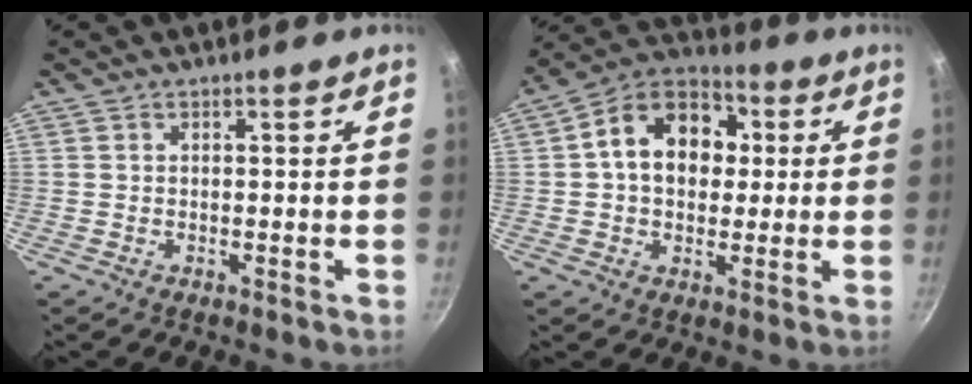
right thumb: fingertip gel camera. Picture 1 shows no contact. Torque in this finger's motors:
{"motor_torque": [0.50, 3.00, 0.69, -0.48, 0.11]}